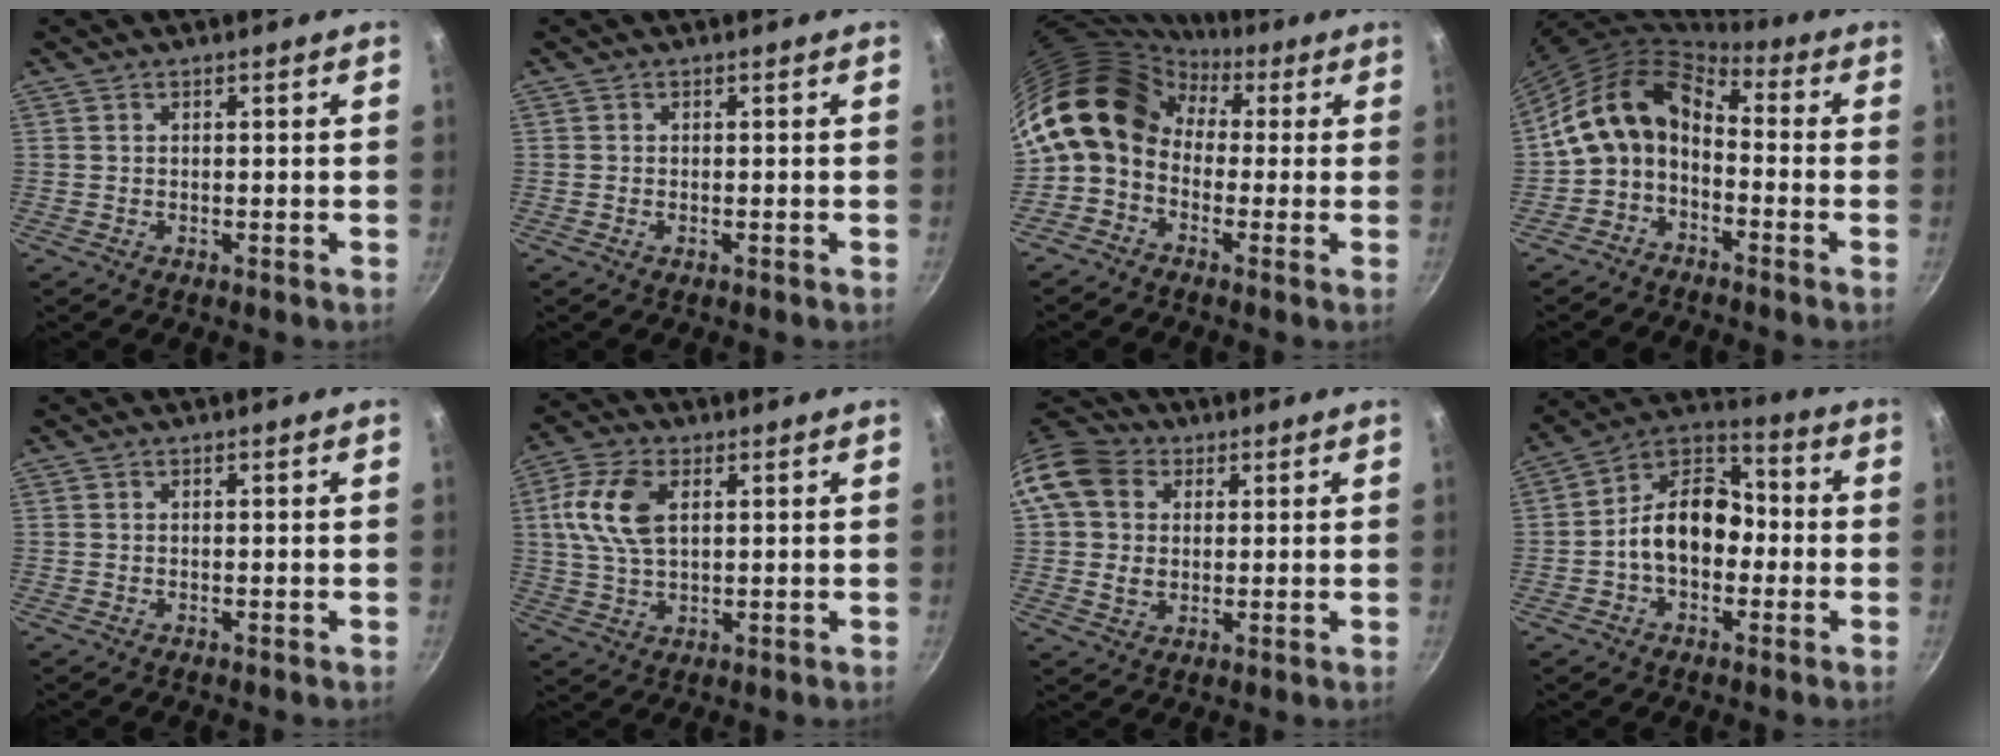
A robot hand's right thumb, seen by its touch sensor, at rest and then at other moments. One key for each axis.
{"total": 0.6, "fx": -0.3, "fy": 0.2, "fz": 0.4, "tx": -0.008, "ty": 0.002, "tz": -0.006}
{"total": 13.8, "fx": 1.2, "fy": 10.7, "fz": 8.6, "tx": -0.132, "ty": 0.037, "tz": -0.008}
{"total": 10.5, "fx": -1.9, "fy": 7.2, "fz": 7.4, "tx": -0.124, "ty": 0.053, "tz": -0.049}
{"total": 0.0}
{"total": 10.4, "fx": 2.5, "fy": 6.0, "fz": 8.1, "tx": -0.158, "ty": 0.007, "tz": 0.044}
{"total": 11.7, "fx": 3.0, "fy": 9.4, "fz": 6.3, "tx": -0.105, "ty": 0.005, "tz": 0.043}
{"total": 14.0, "fx": -1.7, "fy": 9.9, "fz": 9.8, "tx": -0.114, "ty": 0.049, "tz": -0.049}